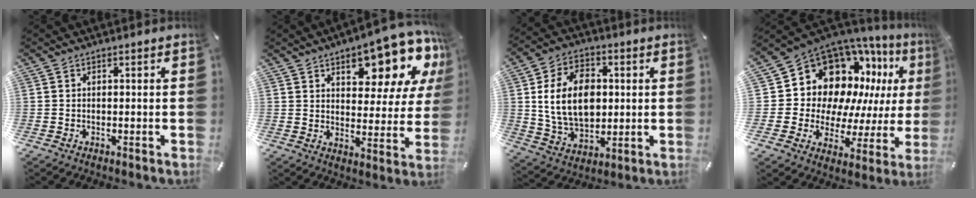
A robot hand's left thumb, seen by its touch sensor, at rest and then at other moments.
{"total": 15.9, "force": [10.3, 7.2, 9.8], "torque": [-0.115, -0.078, 0.168]}
{"total": 14.7, "force": [1.6, 10.7, 9.9], "torque": [-0.208, 0.010, 0.026]}
{"total": 15.1, "force": [7.8, 11.3, 6.3], "torque": [-0.097, -0.089, 0.151]}